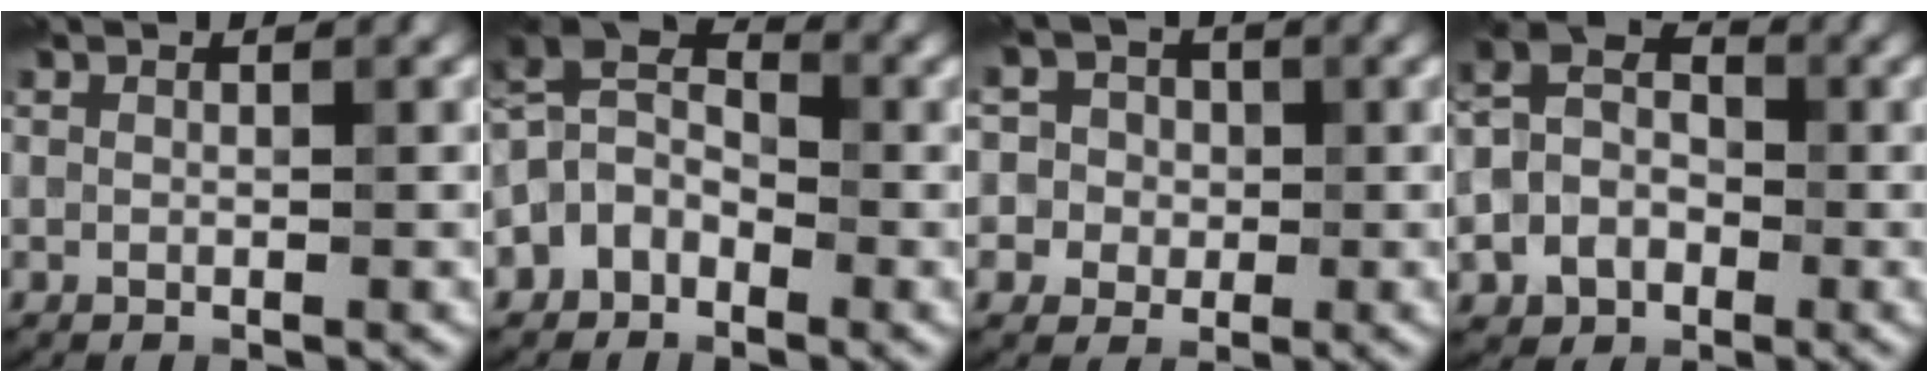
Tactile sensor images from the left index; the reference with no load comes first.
{"total": 4.3, "force": [-1.8, 3.1, 2.3], "torque": [-0.034, 0.011, -0.046]}
{"total": 6.0, "force": [1.3, 5.6, 1.7], "torque": [-0.017, 0.041, -0.011]}
{"total": 6.2, "force": [-1.7, 4.8, 3.5], "torque": [-0.065, -0.005, -0.038]}